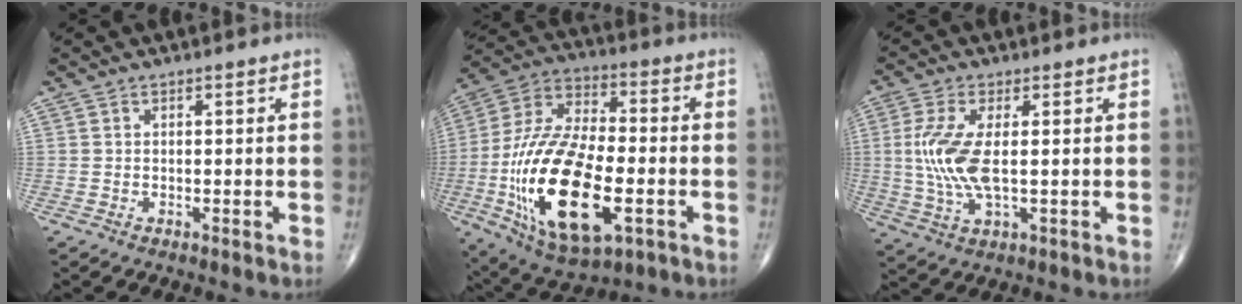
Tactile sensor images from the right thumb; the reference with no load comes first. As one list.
[{"total": 25.9, "force": [-6.5, 12.1, 21.9], "torque": [-0.438, 0.010, -0.101]}, {"total": 9.5, "force": [0.5, 3.4, 8.8], "torque": [-0.215, -0.008, 0.011]}]